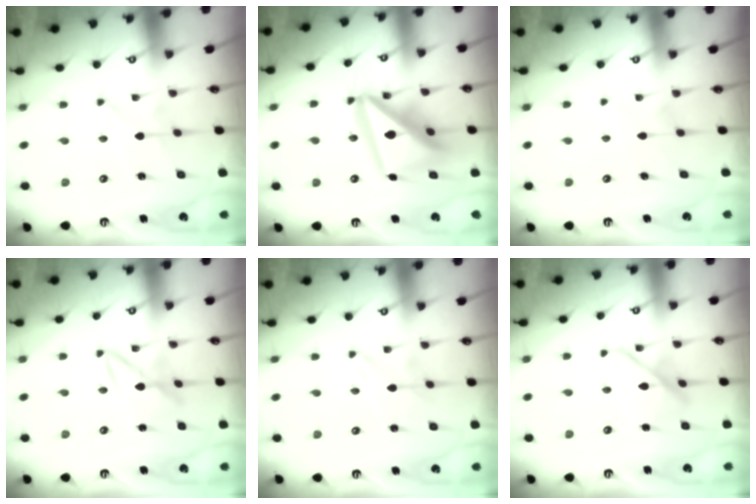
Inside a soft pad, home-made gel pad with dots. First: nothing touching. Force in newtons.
{"total": 19.9, "press": 19.7, "slide": 2.3}
{"total": 3.9, "press": 3.8, "slide": 0.4}
{"total": 6.0, "press": 6.0, "slide": 0.3}
{"total": 0.0}
{"total": 9.8, "press": 9.8, "slide": 0.7}